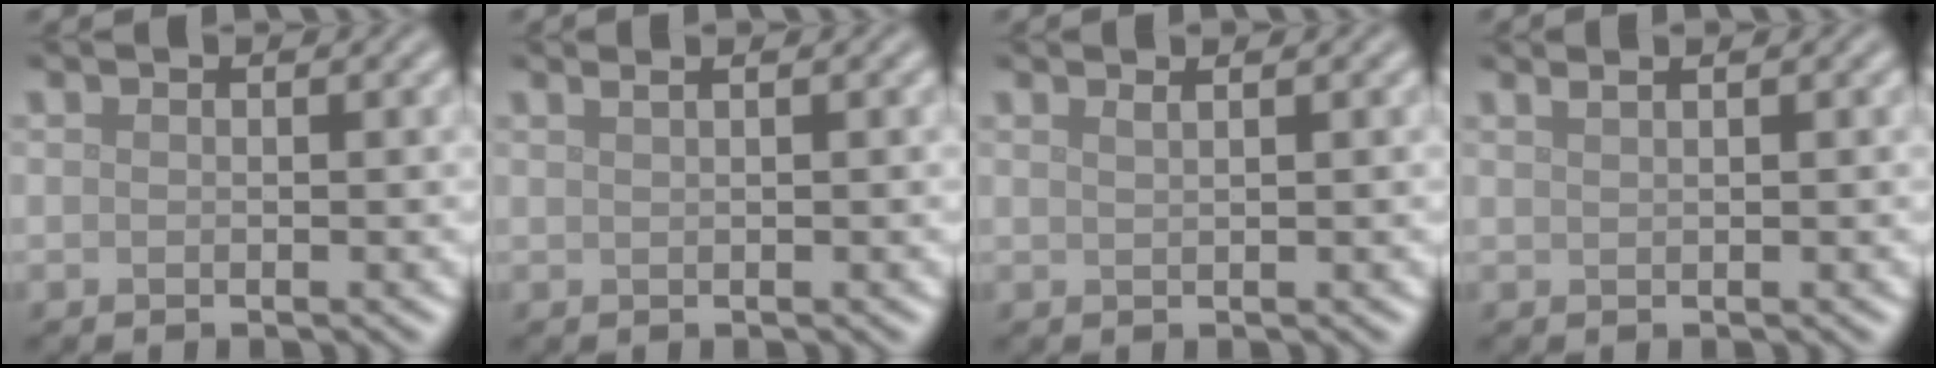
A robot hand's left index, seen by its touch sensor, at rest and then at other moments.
{"total": 2.7, "force": [1.6, 1.3, 1.7], "torque": [-0.002, 0.014, -0.007]}
{"total": 1.3, "force": [0.8, 0.5, 0.8], "torque": [-0.002, 0.004, 0.003]}
{"total": 2.2, "force": [1.5, 1.0, 1.3], "torque": [-0.002, 0.004, -0.001]}